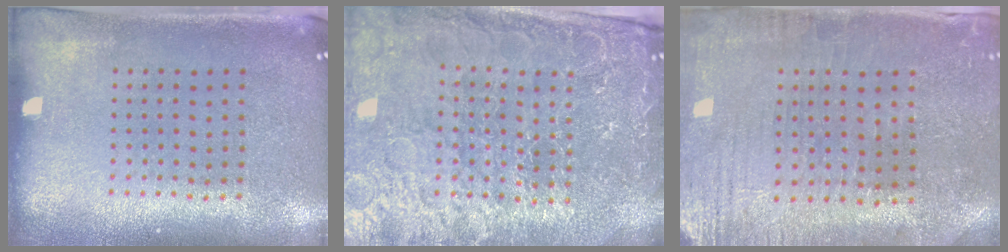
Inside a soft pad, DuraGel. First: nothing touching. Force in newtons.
{"total": 4.9, "press": 4.6, "slide": 1.7}
{"total": 0.8, "press": 0.7, "slide": 0.4}